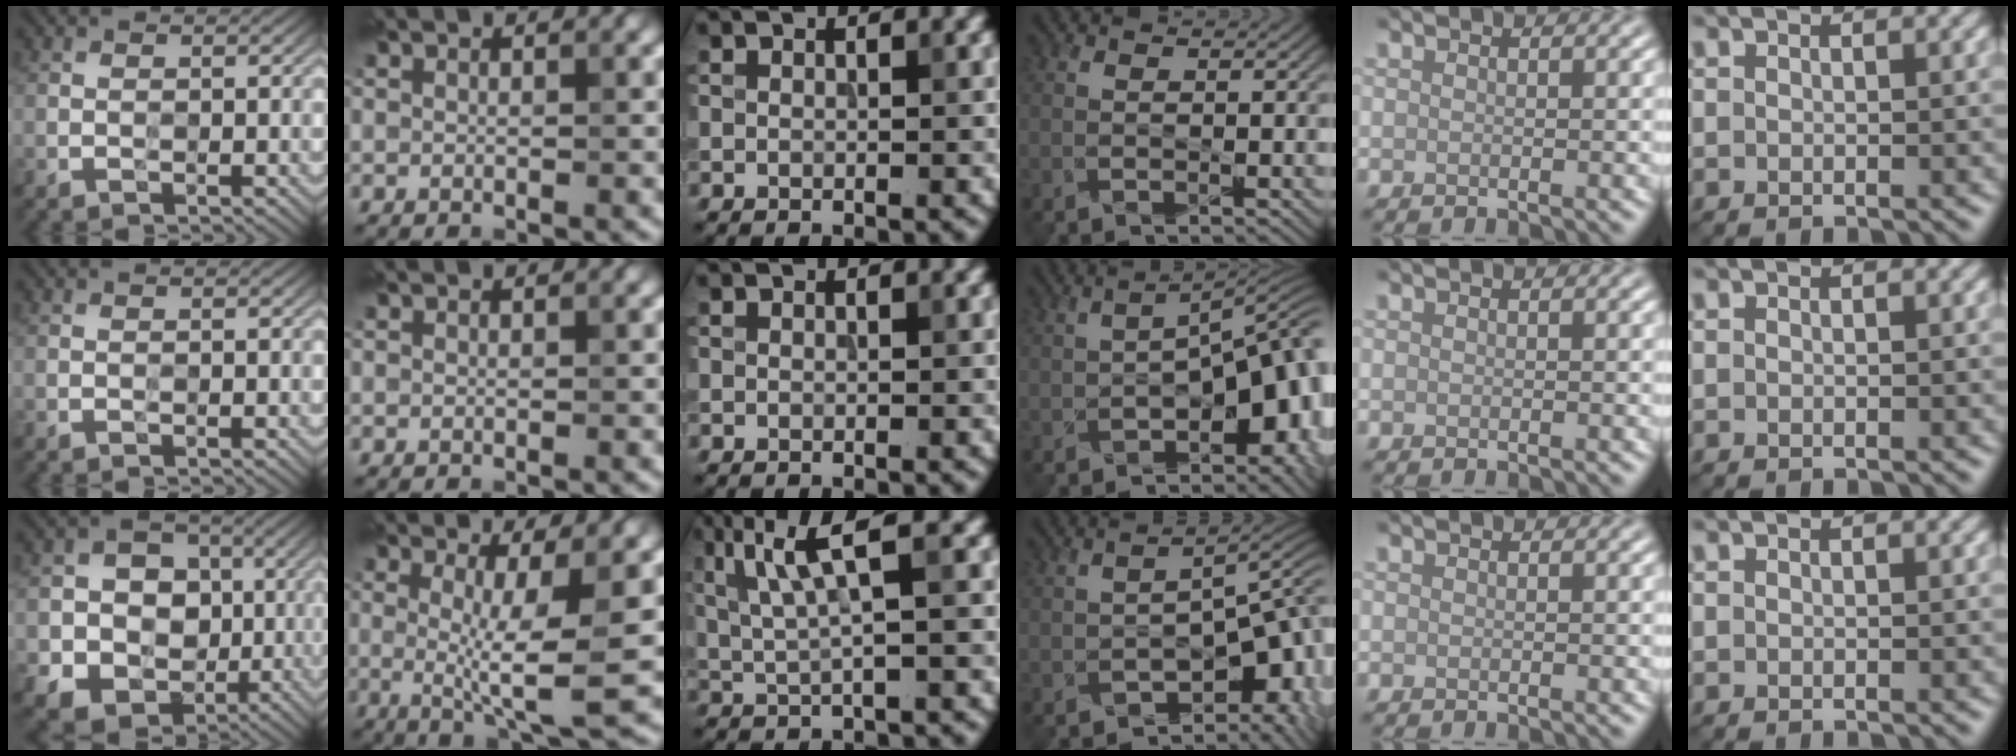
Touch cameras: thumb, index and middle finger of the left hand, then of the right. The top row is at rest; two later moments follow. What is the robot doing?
{"motion": "wipe", "object": "compact mirror"}